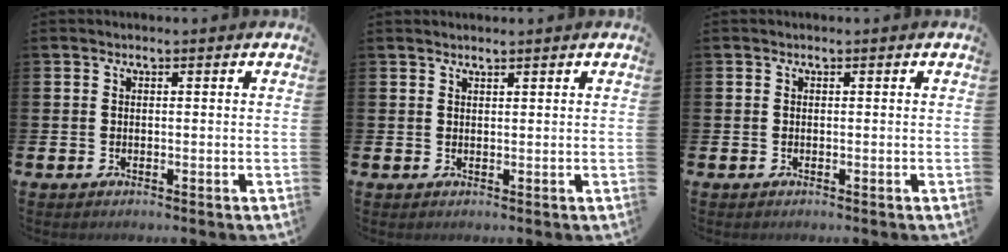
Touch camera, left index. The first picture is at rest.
{"total": 1.0, "force": [1.0, 0.0, 0.1], "torque": [-0.001, 0.000, 0.019]}
{"total": 0.0}